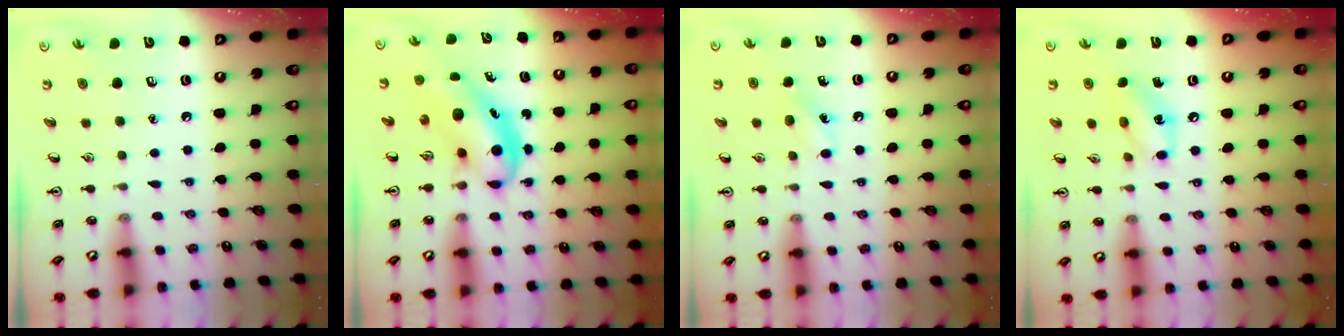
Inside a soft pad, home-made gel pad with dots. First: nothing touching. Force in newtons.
{"total": 6.7, "press": 6.6, "slide": 1.3}
{"total": 6.5, "press": 6.2, "slide": 1.9}
{"total": 8.5, "press": 8.5, "slide": 0.7}